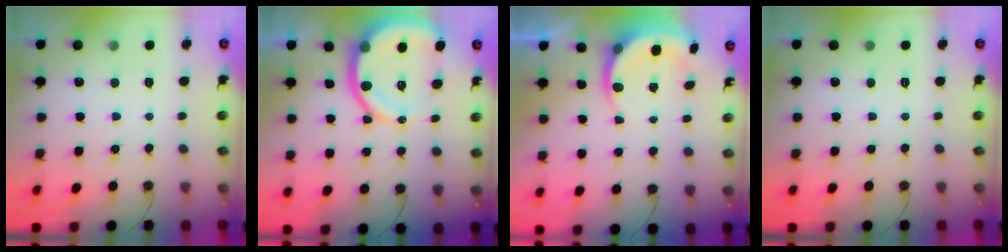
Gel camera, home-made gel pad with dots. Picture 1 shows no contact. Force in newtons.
{"total": 13.7, "press": 13.6, "slide": 1.8}
{"total": 5.6, "press": 5.5, "slide": 1.0}
{"total": 0.0}